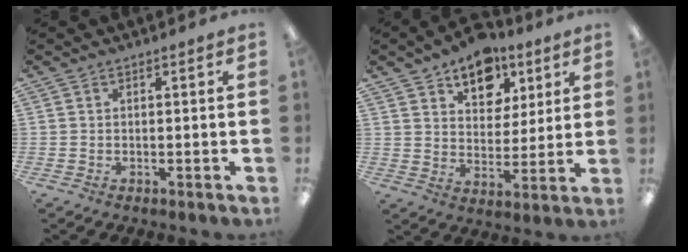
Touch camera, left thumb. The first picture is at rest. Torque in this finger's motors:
{"motor_torque": [0.14, 0.23, -0.23, 0.06, 0.08]}